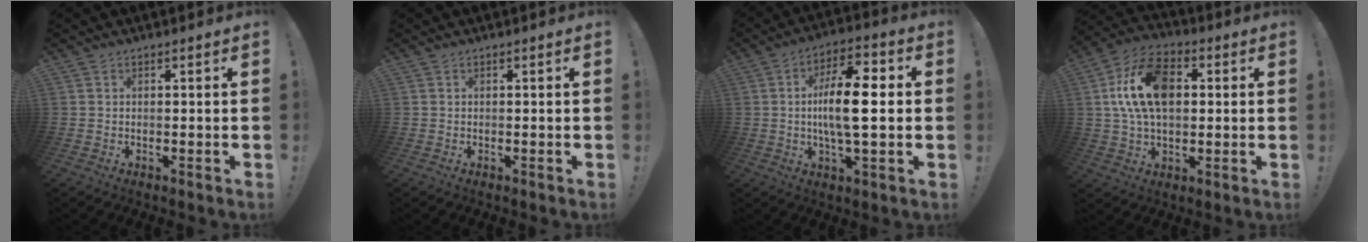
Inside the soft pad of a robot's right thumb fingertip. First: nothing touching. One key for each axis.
{"total": 0.0}
{"total": 14.5, "fx": -0.2, "fy": 4.8, "fz": 13.7, "tx": -0.236, "ty": 0.004, "tz": -0.015}
{"total": 17.1, "fx": 3.1, "fy": 11.1, "fz": 12.7, "tx": -0.226, "ty": 0.005, "tz": 0.056}